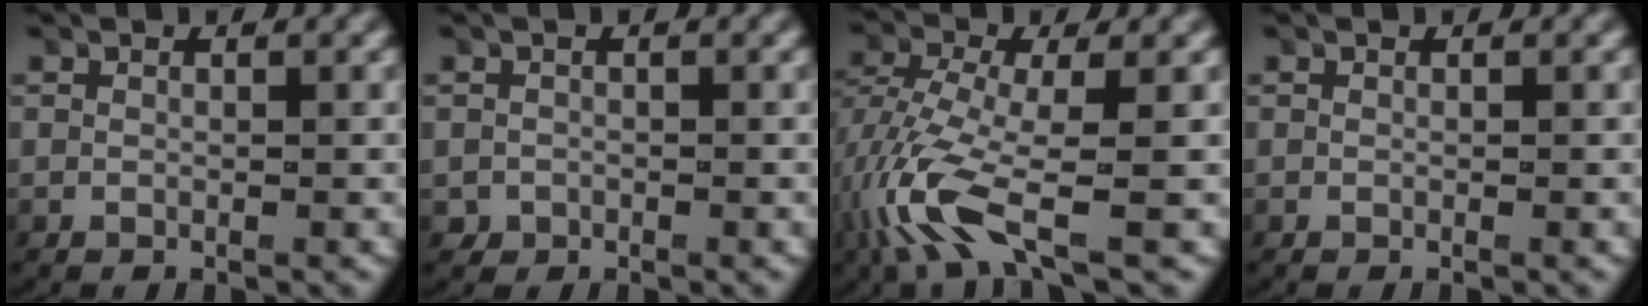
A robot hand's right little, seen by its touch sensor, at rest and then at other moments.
{"total": 1.7, "force": [-0.4, 1.7, 0.1], "torque": [-0.013, -0.014, 0.000]}
{"total": 5.5, "force": [-1.7, 2.3, 4.7], "torque": [-0.121, -0.033, -0.019]}
{"total": 0.0}